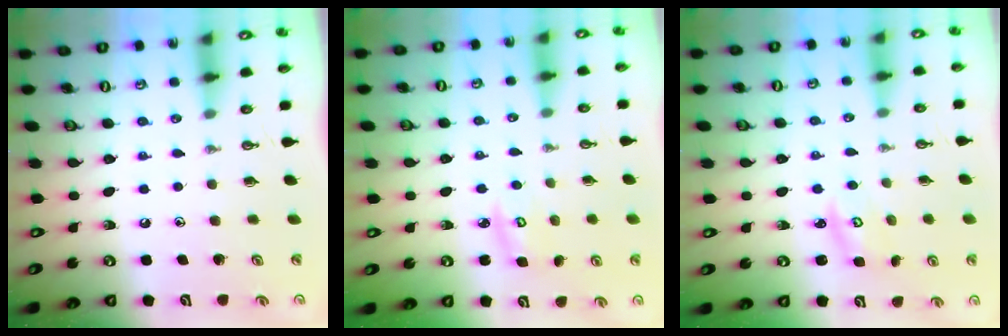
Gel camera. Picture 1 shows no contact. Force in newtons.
{"total": 3.2, "press": 3.2, "slide": 0.1}
{"total": 2.9, "press": 2.9, "slide": 0.4}